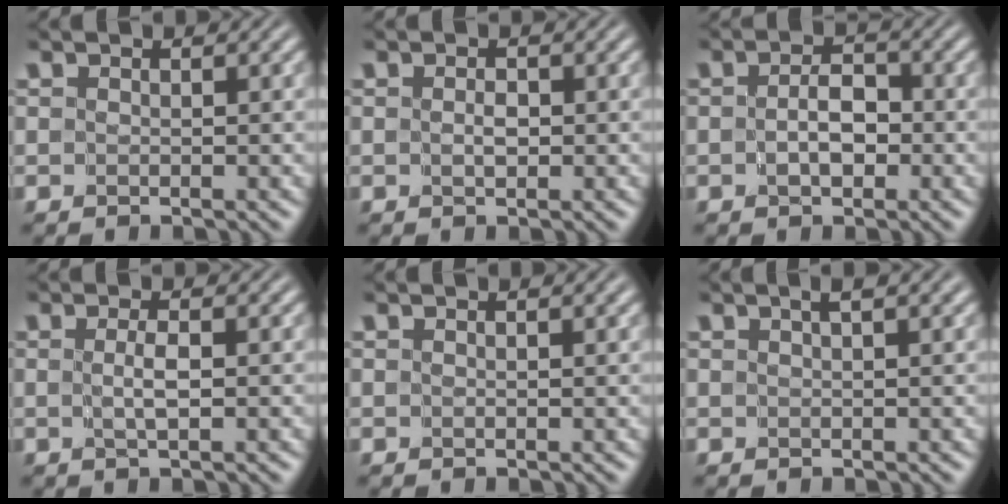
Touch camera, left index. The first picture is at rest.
{"total": 0.8, "force": [-0.2, 0.4, 0.7], "torque": [-0.011, -0.003, -0.002]}
{"total": 2.4, "force": [-0.6, 1.3, 1.9], "torque": [-0.035, -0.002, -0.012]}
{"total": 1.4, "force": [-0.1, 0.0, 1.4], "torque": [-0.026, 0.001, -0.003]}
{"total": 0.9, "force": [0.6, 0.1, 0.7], "torque": [-0.011, -0.005, 0.006]}
{"total": 1.8, "force": [1.1, 0.2, 1.4], "torque": [-0.013, -0.006, 0.013]}